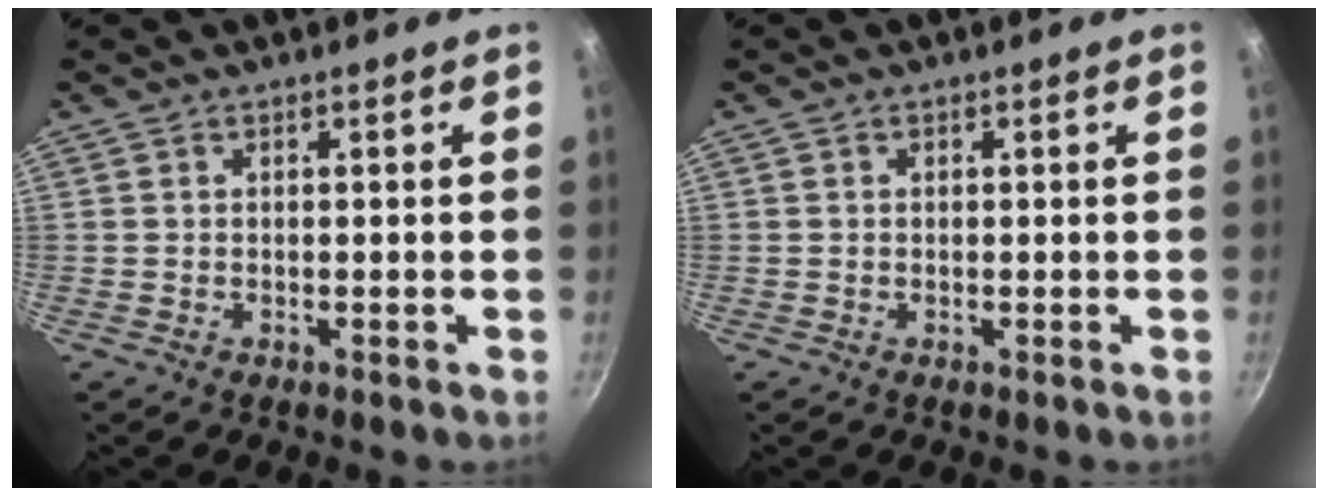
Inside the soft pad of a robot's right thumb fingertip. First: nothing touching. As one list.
[{"total": 0.0}]